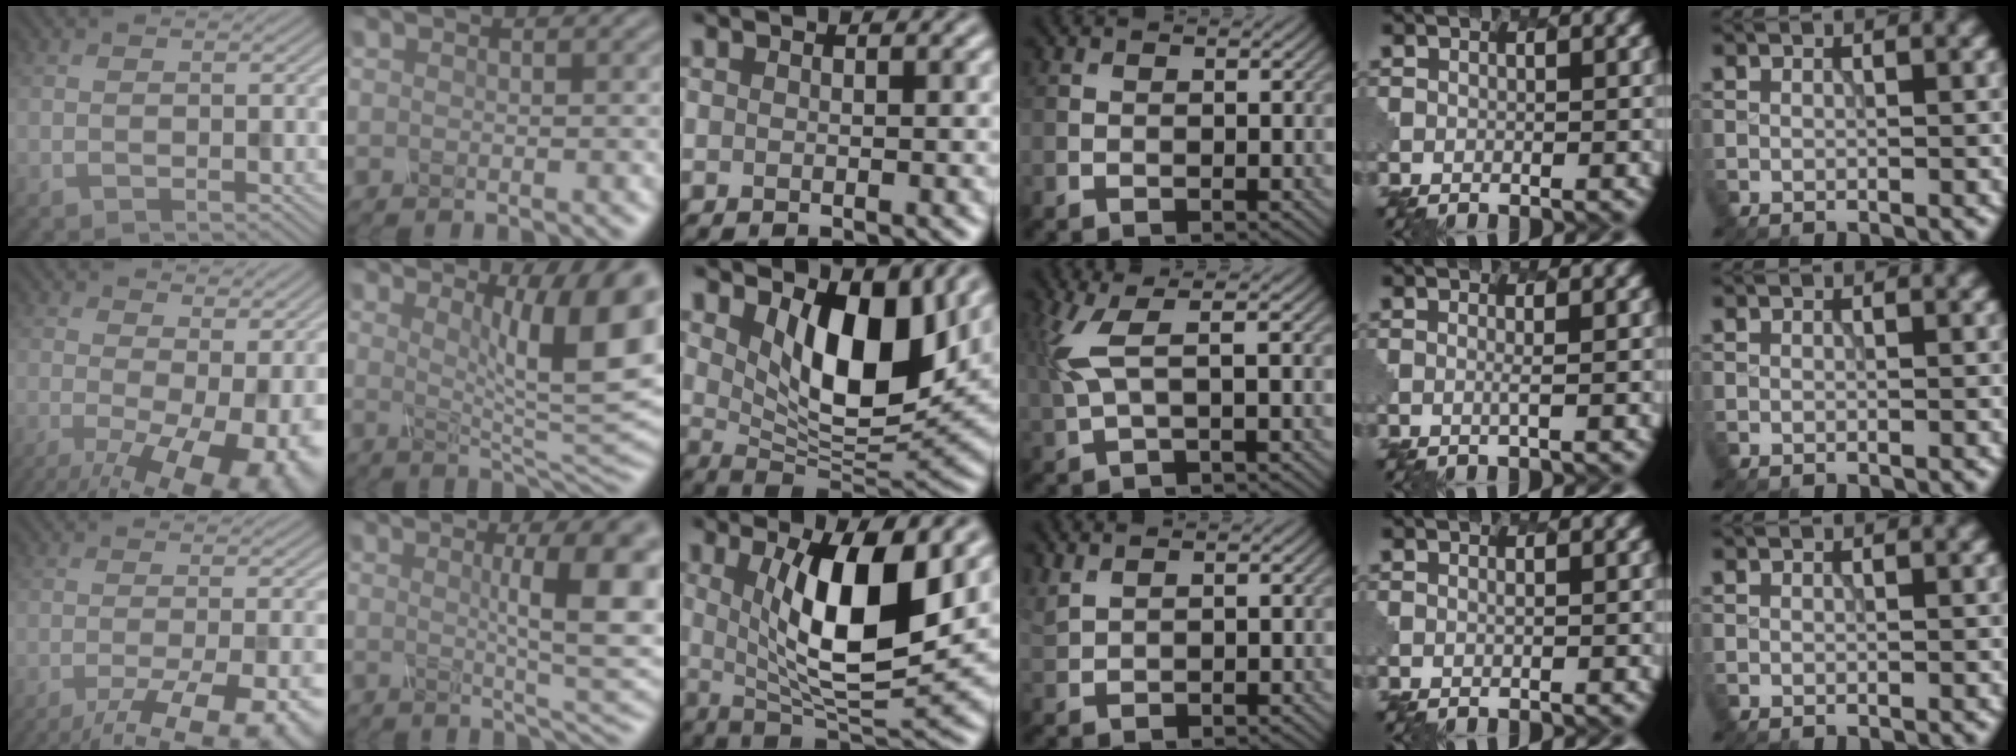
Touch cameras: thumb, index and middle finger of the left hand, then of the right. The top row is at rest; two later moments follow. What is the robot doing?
{"motion": "screw", "object": "spray bottle"}